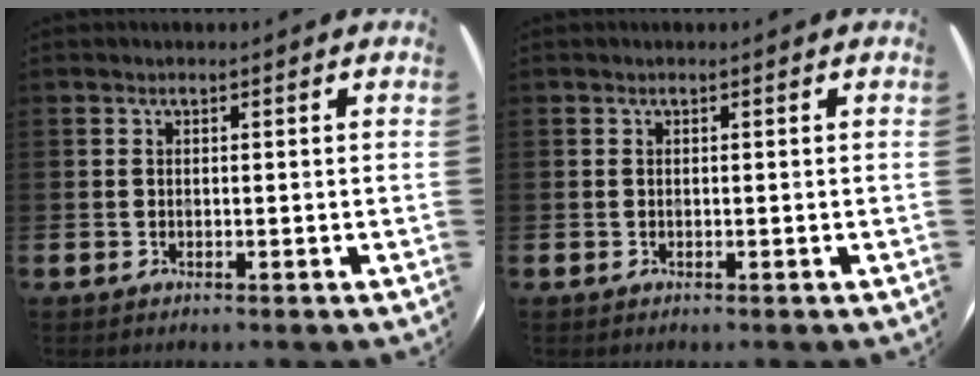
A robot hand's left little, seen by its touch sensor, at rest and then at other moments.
{"total": 0.0}